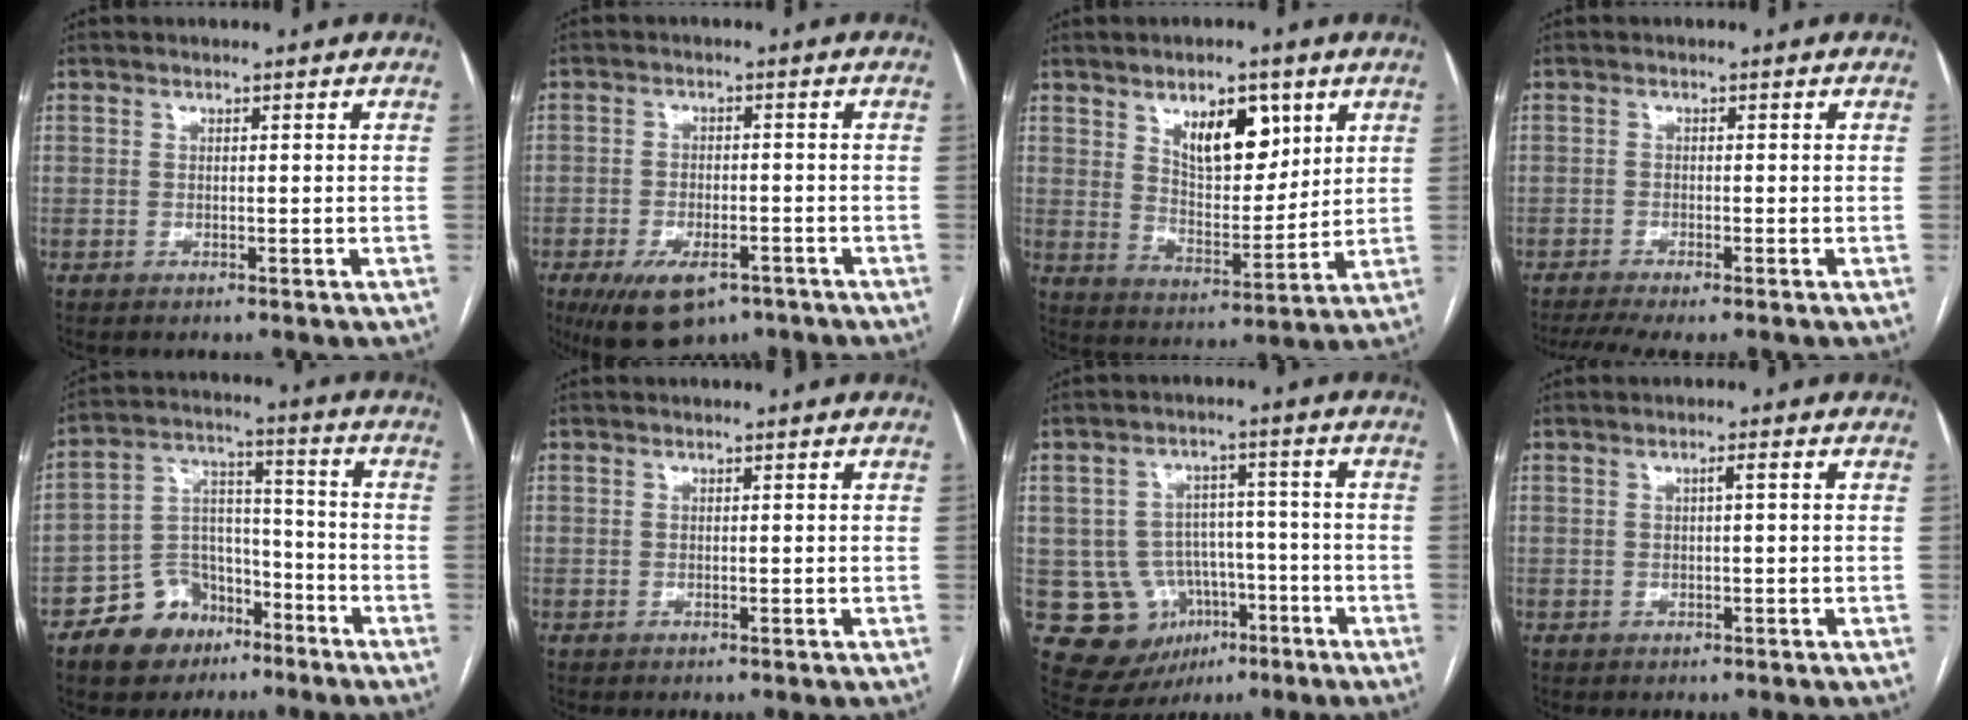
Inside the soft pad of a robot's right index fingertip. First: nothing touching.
{"total": 9.2, "force": [-5.7, 4.4, 5.7], "torque": [-0.098, -0.009, -0.083]}
{"total": 9.9, "force": [5.1, 4.3, 7.3], "torque": [-0.118, 0.000, 0.092]}
{"total": 5.0, "force": [-3.9, 0.5, 3.2], "torque": [-0.055, -0.010, -0.064]}
{"total": 10.9, "force": [-6.6, 7.7, 3.9], "torque": [-0.070, 0.033, -0.106]}
{"total": 0.0}
{"total": 10.8, "force": [-3.4, 9.7, 3.2], "torque": [-0.052, 0.034, -0.035]}
{"total": 1.0, "force": [0.2, -0.1, 1.0], "torque": [-0.017, 0.003, 0.003]}